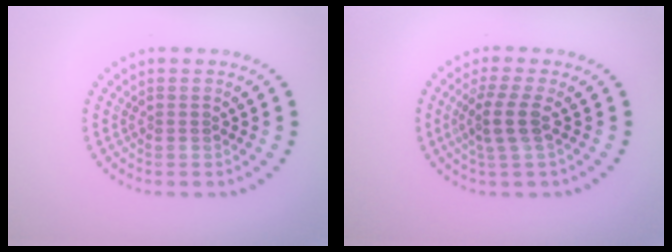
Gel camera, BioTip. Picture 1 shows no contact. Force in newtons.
{"total": 2.6, "press": 2.1, "slide": 1.4}